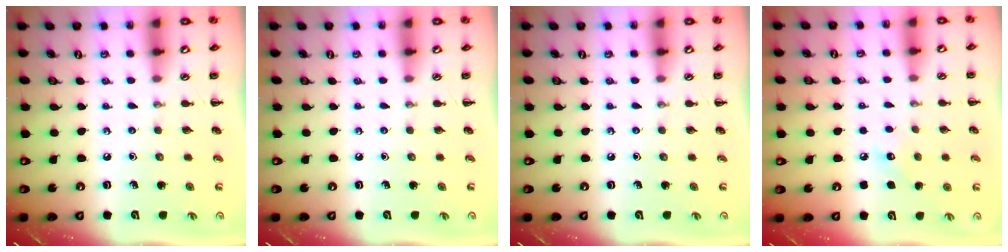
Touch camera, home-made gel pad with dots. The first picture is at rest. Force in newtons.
{"total": 0.0}
{"total": 0.0}
{"total": 6.3, "press": 6.1, "slide": 1.7}